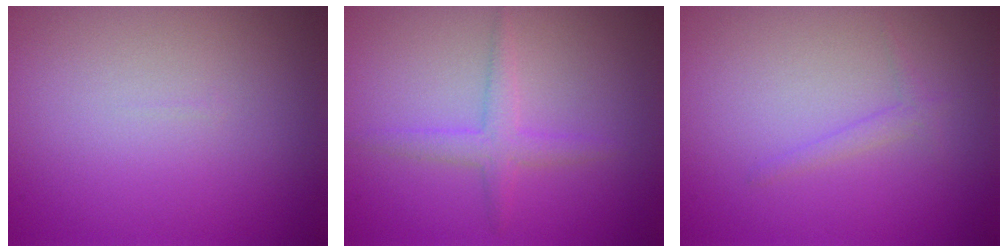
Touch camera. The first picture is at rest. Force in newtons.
{"total": 2.0, "press": 2.0, "slide": 0.1}
{"total": 1.0, "press": 1.0, "slide": 0.1}